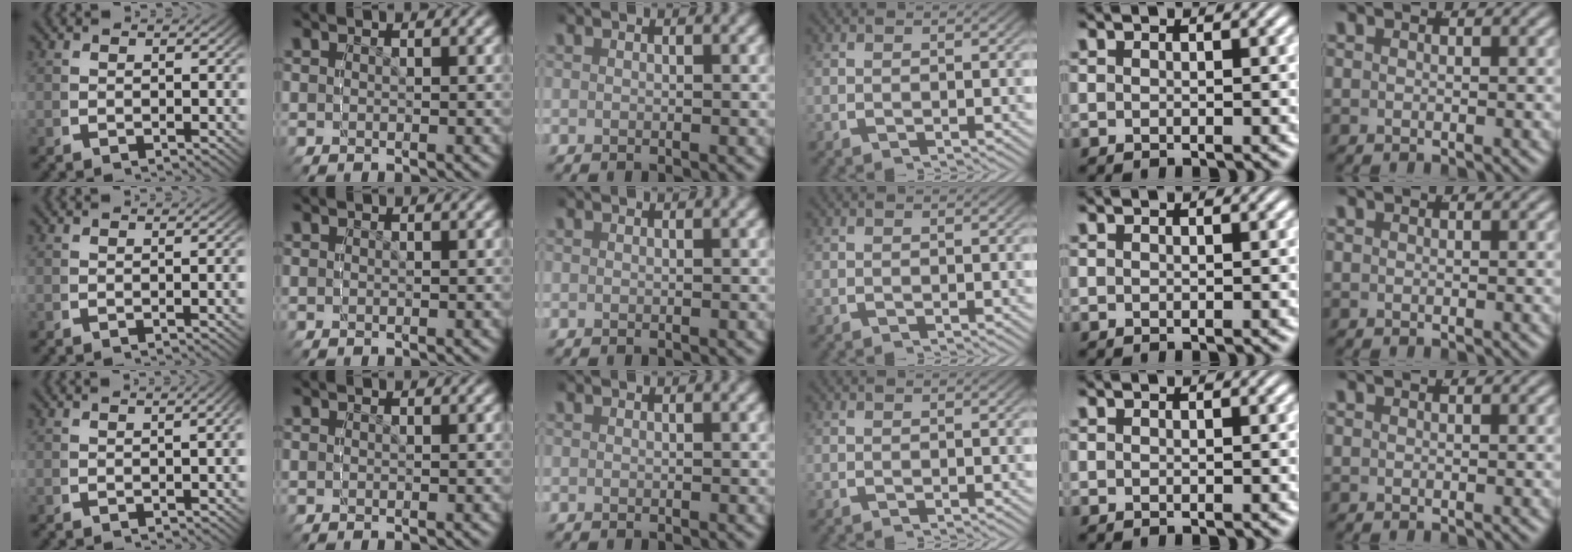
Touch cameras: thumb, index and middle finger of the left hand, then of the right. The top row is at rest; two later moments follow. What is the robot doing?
{"motion": "grasp_and_lifting", "object": "bottle"}